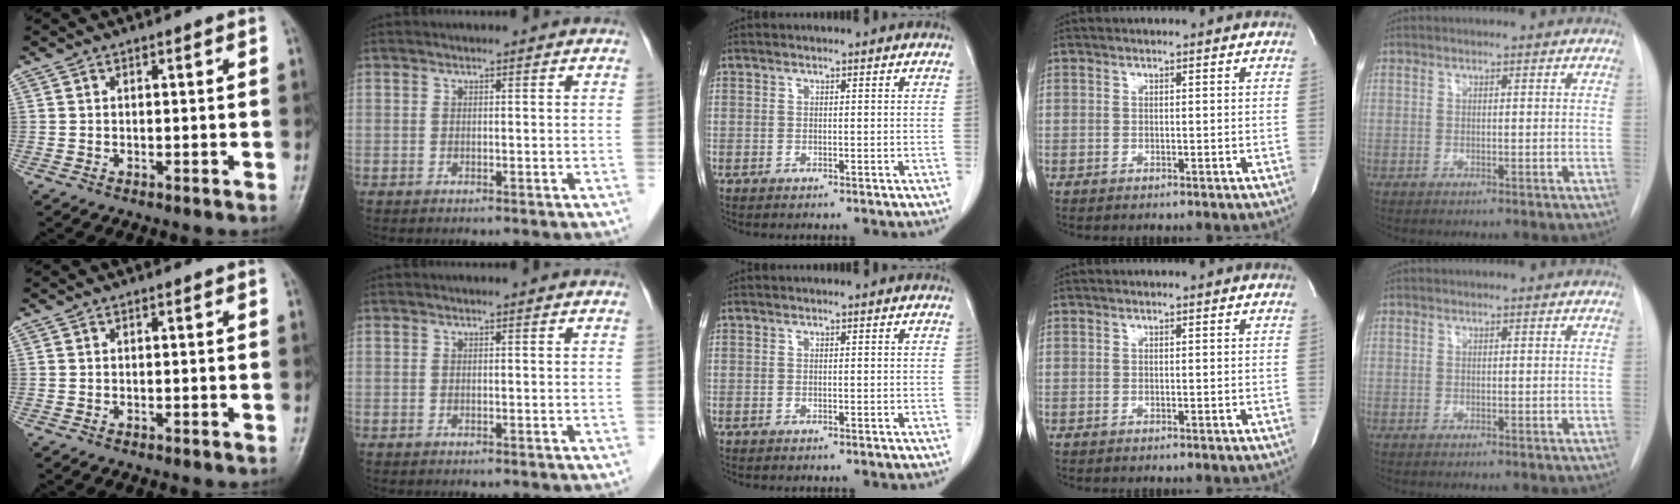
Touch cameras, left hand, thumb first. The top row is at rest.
{}